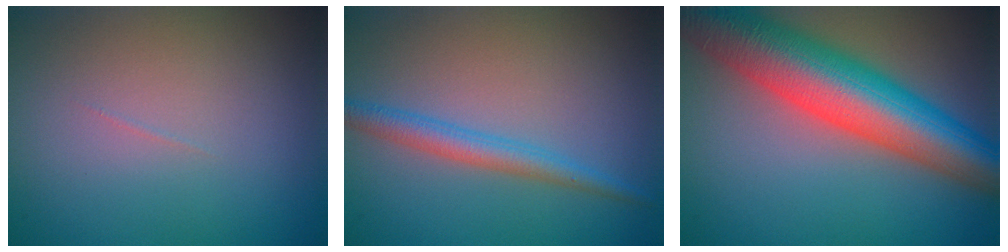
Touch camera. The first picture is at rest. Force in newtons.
{"total": 2.6, "press": 2.6, "slide": 0.1}
{"total": 11.8, "press": 11.8, "slide": 0.5}